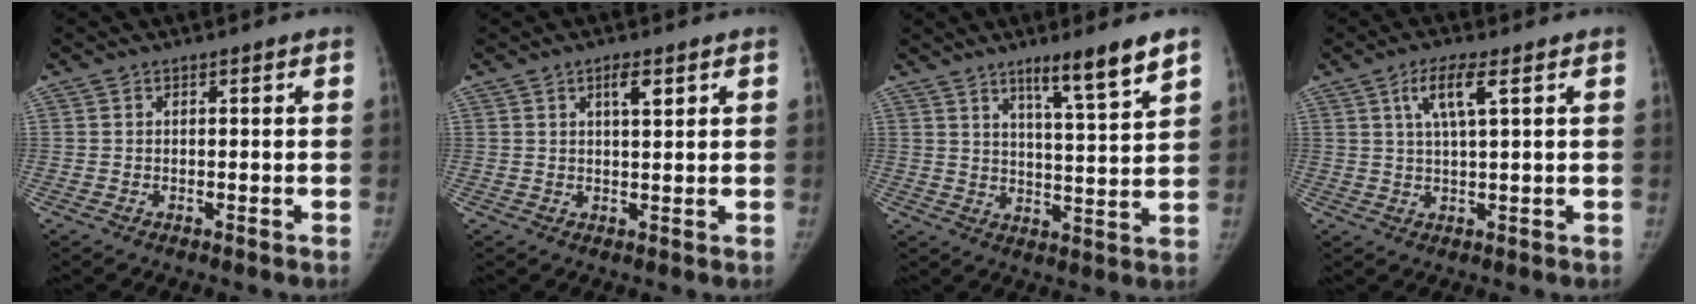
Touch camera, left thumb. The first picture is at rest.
{"total": 3.3, "force": [1.7, 1.0, 2.7], "torque": [-0.040, -0.006, 0.029]}
{"total": 9.5, "force": [6.5, 0.4, 7.0], "torque": [-0.105, -0.043, 0.104]}
{"total": 5.9, "force": [2.5, 1.0, 5.3], "torque": [-0.106, -0.001, 0.048]}